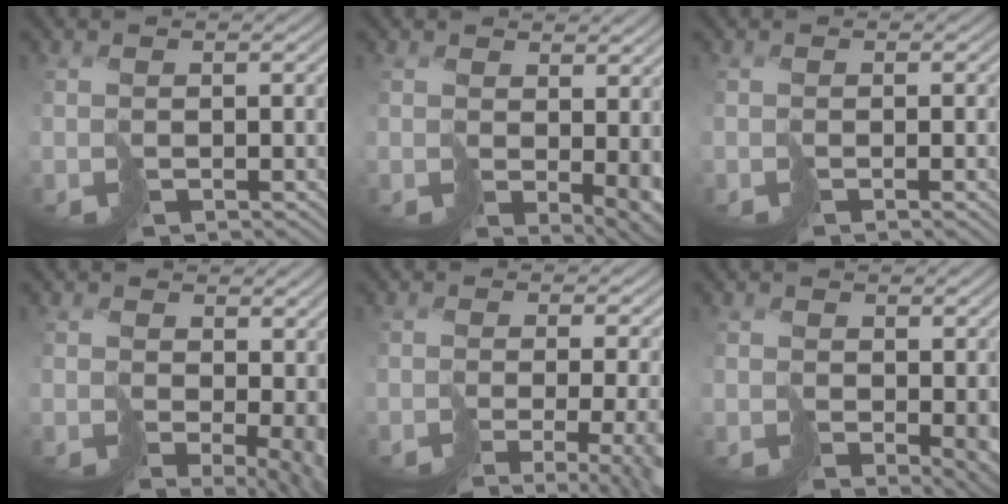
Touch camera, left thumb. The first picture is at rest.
{"total": 5.0, "force": [0.9, 1.9, 4.5], "torque": [-0.064, -0.007, 0.019]}
{"total": 1.9, "force": [-0.6, 0.2, 1.8], "torque": [-0.027, 0.000, -0.013]}
{"total": 7.9, "force": [0.8, 4.4, 6.5], "torque": [-0.102, -0.020, 0.032]}
{"total": 10.4, "force": [-3.2, 3.8, 9.1], "torque": [-0.113, -0.019, -0.027]}
{"total": 4.4, "force": [0.4, 2.3, 3.6], "torque": [-0.054, -0.014, 0.014]}